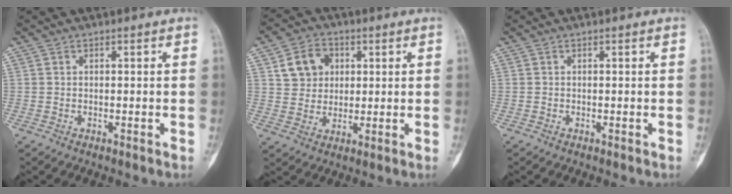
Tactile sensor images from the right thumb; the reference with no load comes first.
{"total": 8.1, "force": [2.5, 6.8, 3.6], "torque": [-0.029, -0.004, 0.045]}
{"total": 0.0}